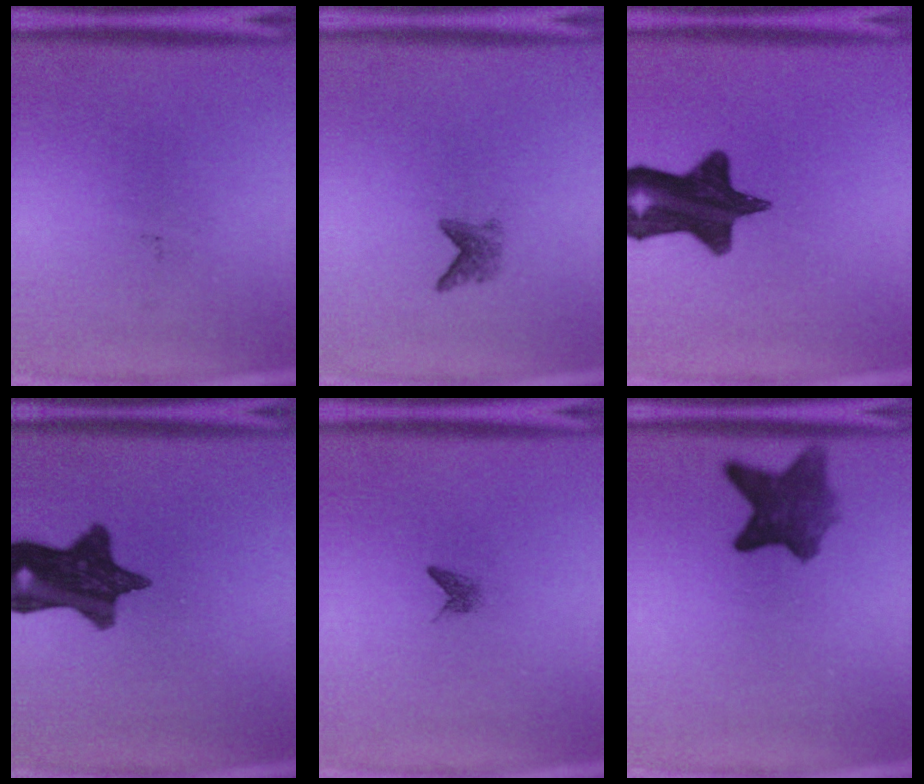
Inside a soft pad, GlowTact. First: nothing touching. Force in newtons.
{"total": 2.1}
{"total": 14.7}
{"total": 13.1}
{"total": 1.0}
{"total": 7.1}